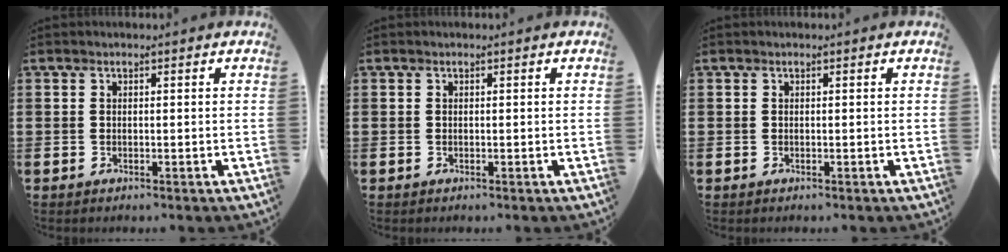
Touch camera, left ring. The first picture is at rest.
{"total": 0.0}
{"total": 0.0}